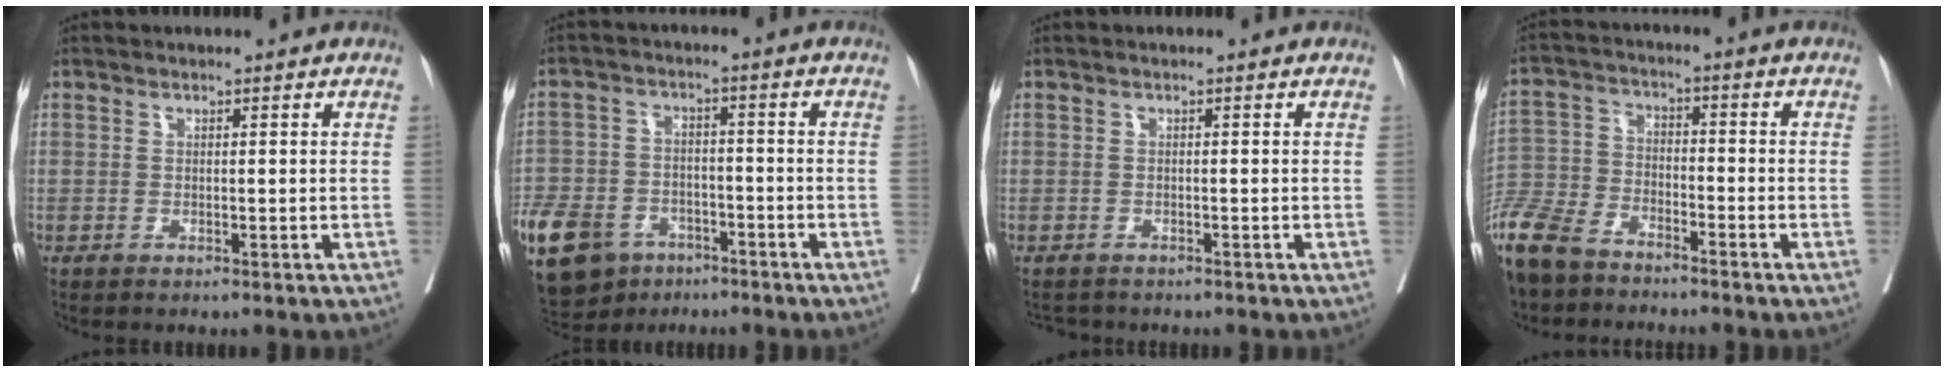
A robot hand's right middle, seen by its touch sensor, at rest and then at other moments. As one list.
[{"total": 19.5, "force": [-11.6, 12.7, 9.2], "torque": [-0.265, -0.017, -0.186]}, {"total": 1.8, "force": [-1.7, 0.7, -0.2], "torque": [-0.002, -0.006, -0.029]}, {"total": 13.7, "force": [-11.2, 5.2, 5.9], "torque": [-0.140, -0.019, -0.211]}]